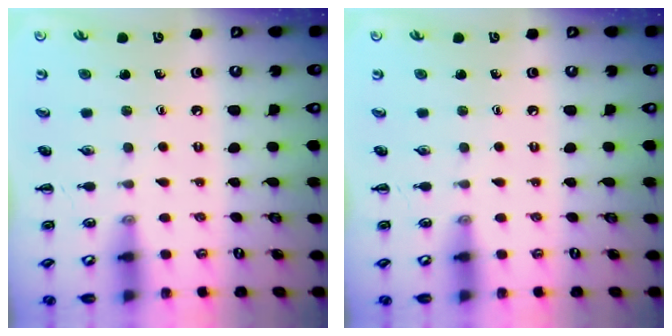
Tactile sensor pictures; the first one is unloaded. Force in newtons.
{"total": 0.0}